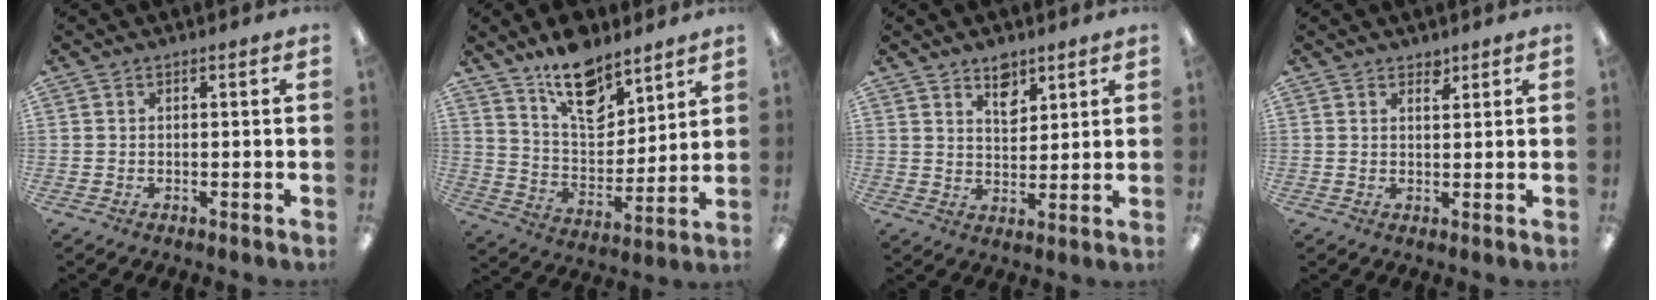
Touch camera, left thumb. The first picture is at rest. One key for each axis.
{"total": 15.7, "fx": 11.4, "fy": 7.7, "fz": 7.5, "tx": -0.109, "ty": -0.074, "tz": 0.202}
{"total": 6.2, "fx": 4.5, "fy": 3.4, "fz": 2.7, "tx": -0.026, "ty": -0.023, "tz": 0.076}
{"total": 2.2, "fx": 1.8, "fy": 1.0, "fz": 0.7, "tx": 0.000, "ty": -0.008, "tz": 0.030}